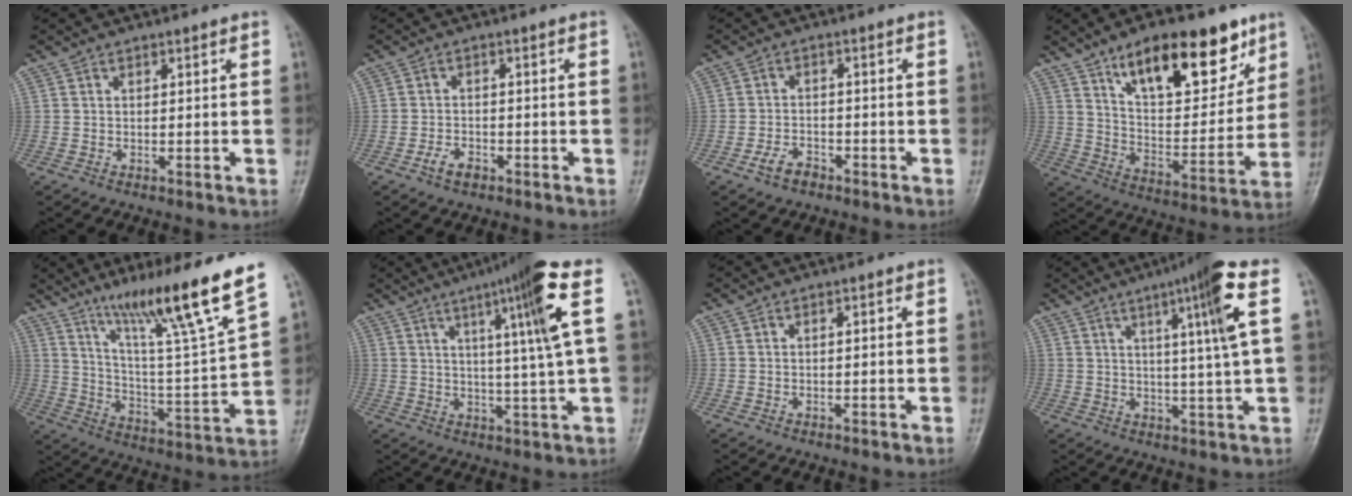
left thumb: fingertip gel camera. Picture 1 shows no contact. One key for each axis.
{"total": 3.1, "fx": -1.9, "fy": 1.8, "fz": 1.8, "tx": -0.033, "ty": 0.013, "tz": -0.032}
{"total": 3.8, "fx": -2.5, "fy": 2.1, "fz": 1.9, "tx": -0.034, "ty": 0.018, "tz": -0.043}
{"total": 20.4, "fx": 12.4, "fy": 8.8, "fz": 13.7, "tx": -0.156, "ty": -0.057, "tz": 0.205}
{"total": 19.3, "fx": 12.8, "fy": 0.0, "fz": 14.4, "tx": -0.209, "ty": -0.071, "tz": 0.209}
{"total": 13.2, "fx": 4.5, "fy": -0.7, "fz": 12.4, "tx": -0.194, "ty": -0.007, "tz": 0.067}
{"total": 0.8, "fx": -0.1, "fy": 0.2, "fz": 0.7, "tx": -0.013, "ty": 0.004, "tz": 0.000}
{"total": 11.1, "fx": 3.7, "fy": -0.8, "fz": 10.4, "tx": -0.165, "ty": -0.007, "tz": 0.056}